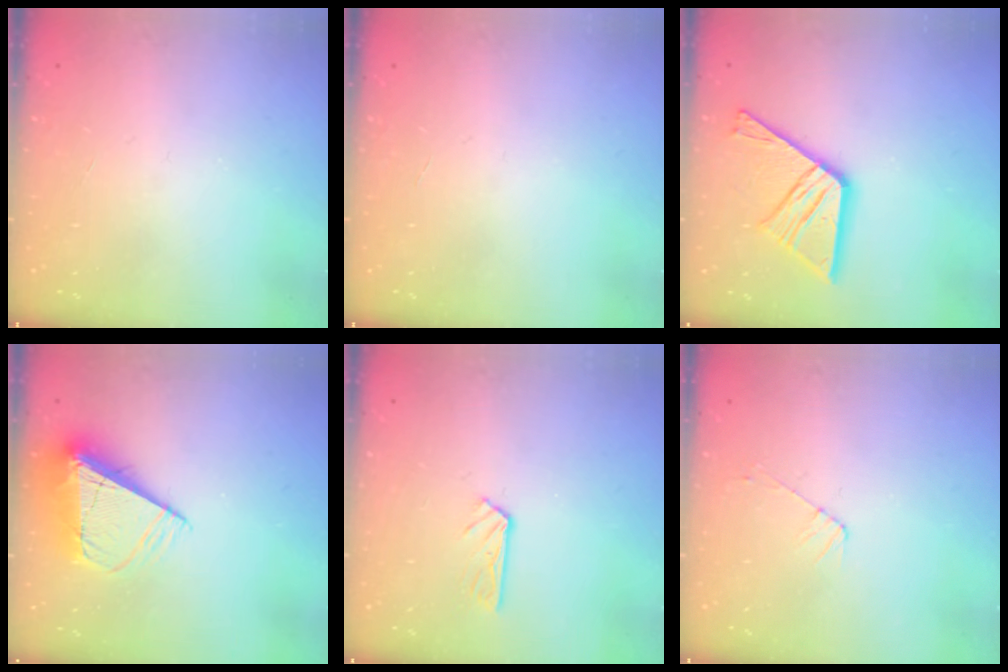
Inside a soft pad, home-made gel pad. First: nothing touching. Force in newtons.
{"total": 0.0}
{"total": 16.2, "press": 16.2, "slide": 1.5}
{"total": 11.3, "press": 11.3, "slide": 0.8}
{"total": 4.0, "press": 4.0, "slide": 0.4}
{"total": 3.8, "press": 3.8, "slide": 0.5}